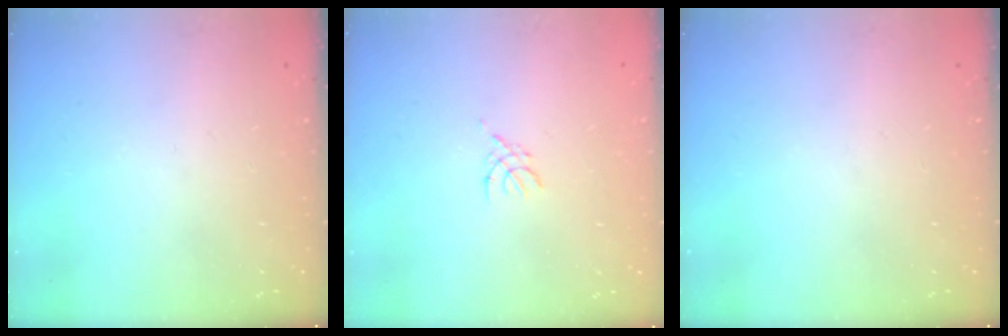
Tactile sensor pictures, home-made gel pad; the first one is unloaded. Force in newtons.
{"total": 1.8, "press": 1.7, "slide": 0.4}
{"total": 0.0}